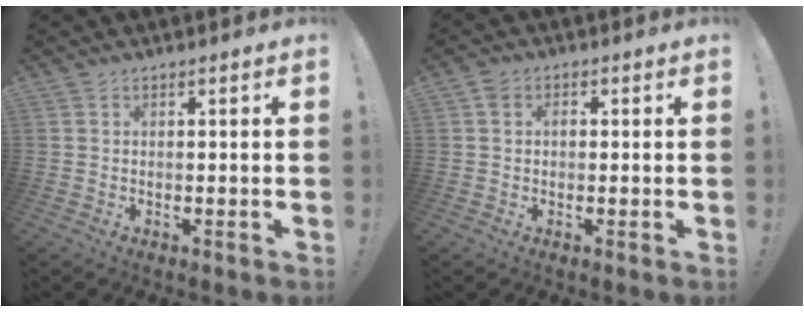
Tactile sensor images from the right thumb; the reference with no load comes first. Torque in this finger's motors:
{"motor_torque": [-0.12, 0.22, 0.35, 0.09, 0.08]}